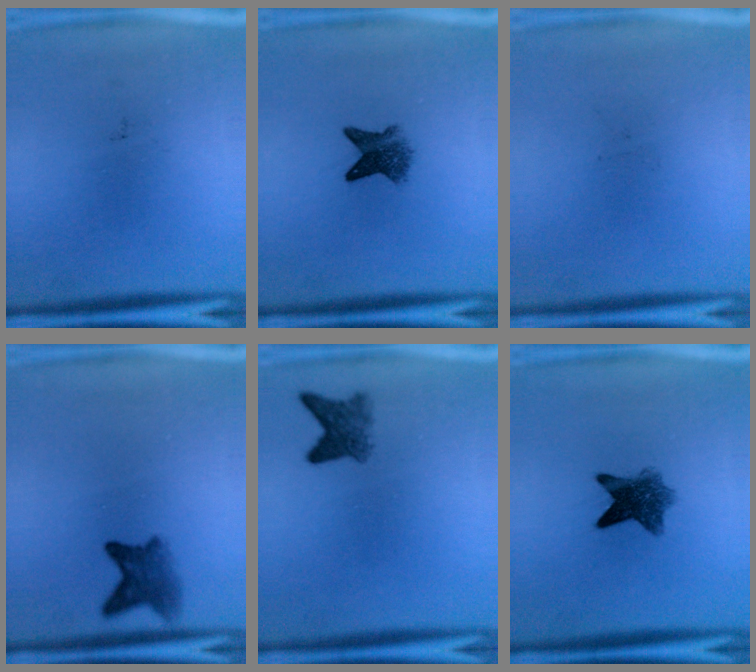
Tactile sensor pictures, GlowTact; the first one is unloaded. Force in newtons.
{"total": 4.9}
{"total": 0.0}
{"total": 4.2}
{"total": 3.7}
{"total": 7.1}